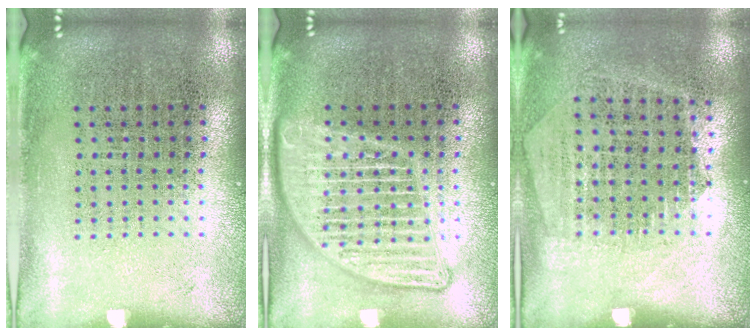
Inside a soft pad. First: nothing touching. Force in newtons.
{"total": 2.8, "press": 2.8, "slide": 0.2}
{"total": 1.4, "press": 1.2, "slide": 0.6}